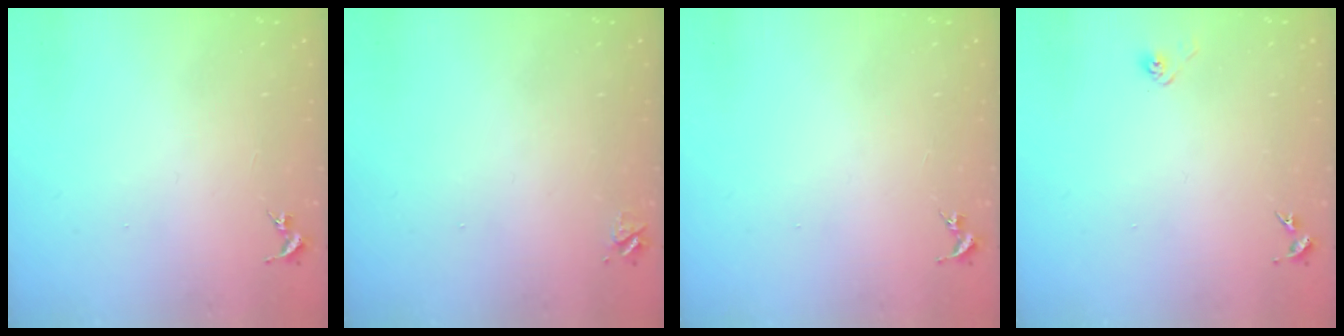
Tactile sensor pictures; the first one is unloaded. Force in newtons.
{"total": 3.7, "press": 3.6, "slide": 0.5}
{"total": 0.0}
{"total": 2.8, "press": 2.6, "slide": 1.1}